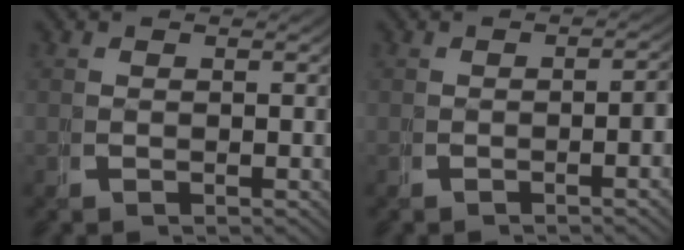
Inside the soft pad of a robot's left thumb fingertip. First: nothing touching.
{"total": 3.0, "force": [-0.6, 0.3, 2.9], "torque": [-0.043, 0.005, -0.009]}